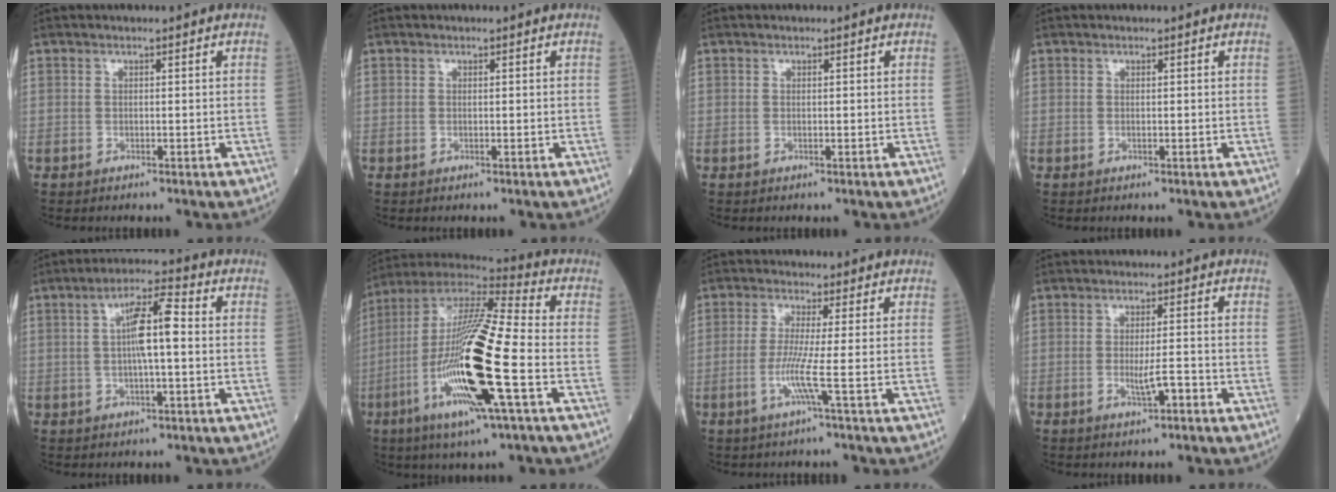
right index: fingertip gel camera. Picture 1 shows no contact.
{"total": 0.0}
{"total": 0.0}
{"total": 0.0}
{"total": 7.2, "force": [0.4, 1.1, 7.1], "torque": [-0.129, 0.017, 0.005]}
{"total": 23.7, "force": [-6.3, 2.3, 22.8], "torque": [-0.479, -0.038, -0.123]}
{"total": 4.4, "force": [-1.3, -1.3, 4.0], "torque": [-0.091, -0.012, -0.031]}
{"total": 3.3, "force": [-1.5, 0.5, 3.0], "torque": [-0.055, 0.000, -0.023]}